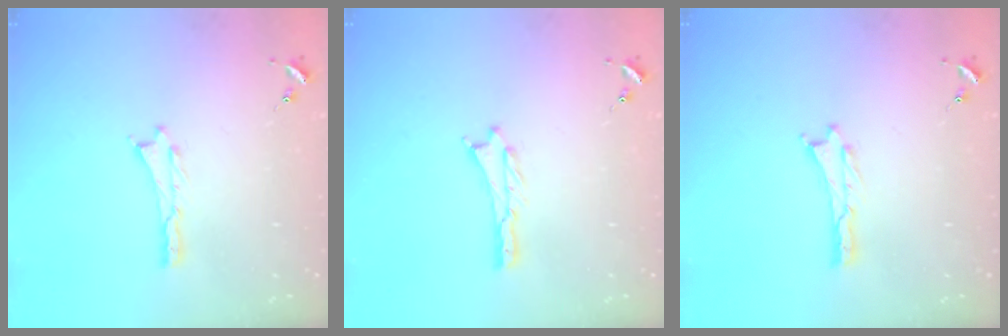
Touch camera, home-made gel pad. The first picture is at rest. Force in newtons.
{"total": 0.5, "press": 0.5, "slide": 0.2}
{"total": 0.0}